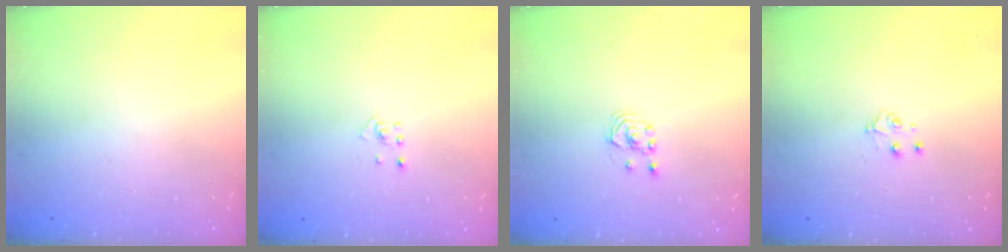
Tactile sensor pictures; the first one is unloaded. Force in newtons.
{"total": 2.5, "press": 2.4, "slide": 0.5}
{"total": 1.9, "press": 1.9, "slide": 0.2}
{"total": 3.4, "press": 3.4, "slide": 0.4}